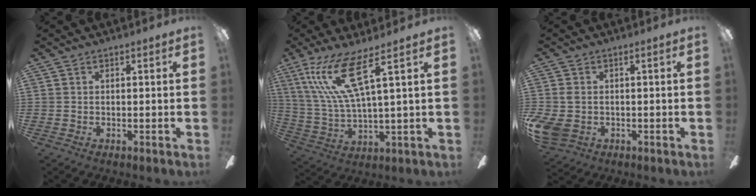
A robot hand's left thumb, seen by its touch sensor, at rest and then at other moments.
{"total": 15.1, "force": [7.4, 3.3, 12.7], "torque": [-0.267, -0.016, 0.126]}
{"total": 4.9, "force": [-1.4, 3.7, 3.0], "torque": [-0.077, 0.004, -0.028]}